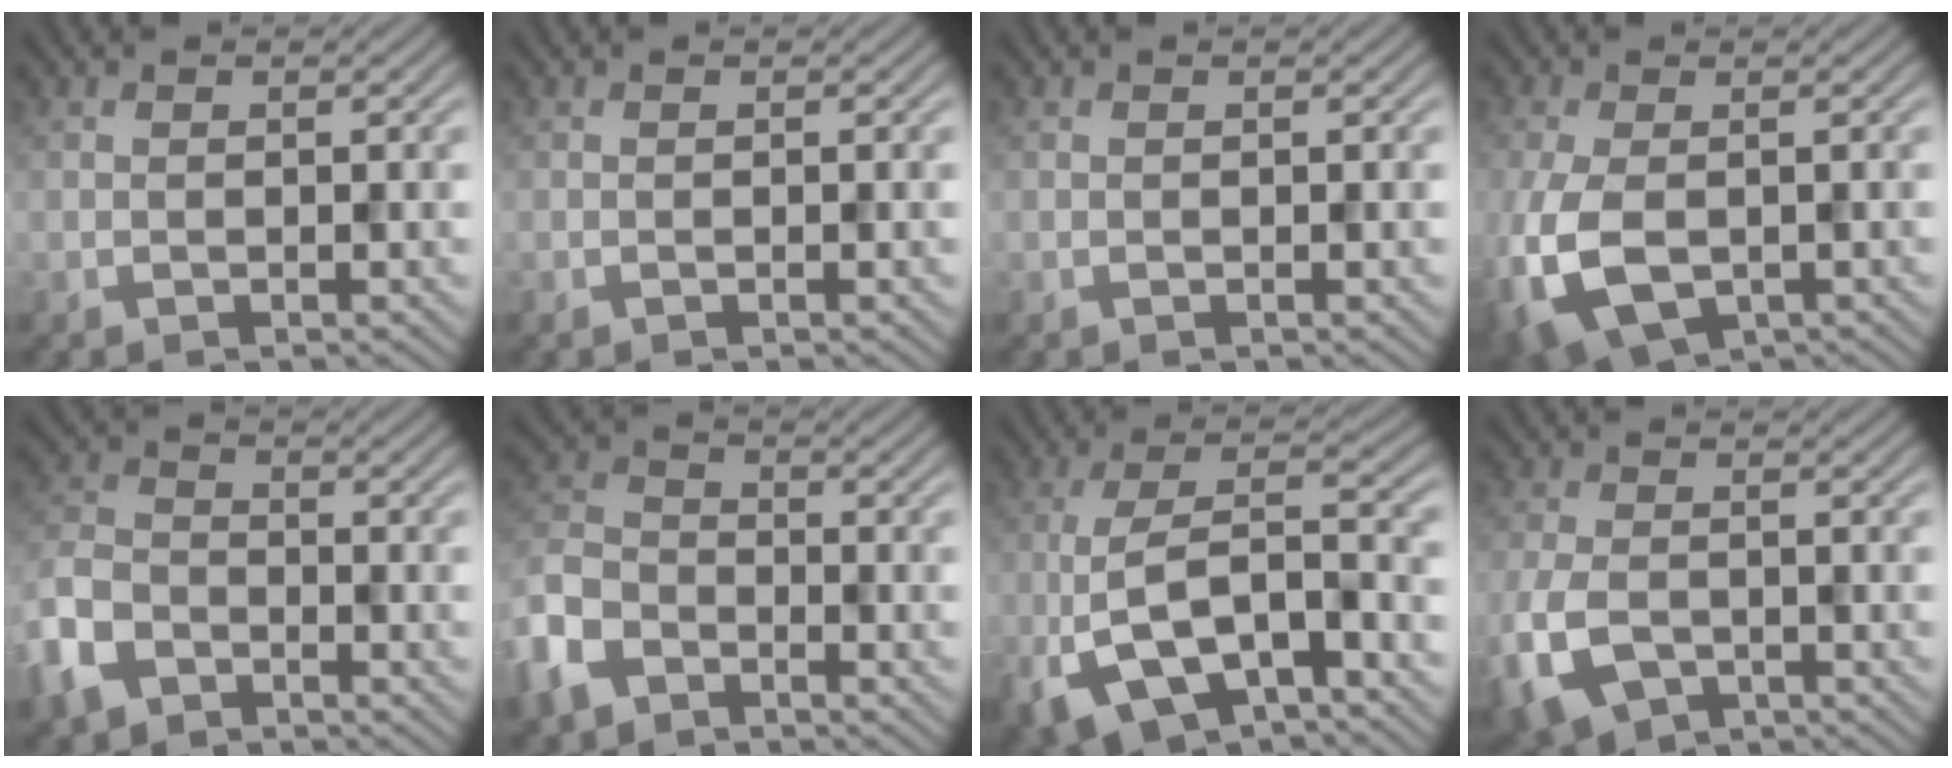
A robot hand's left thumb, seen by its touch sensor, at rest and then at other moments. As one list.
[{"total": 0.0}, {"total": 0.0}, {"total": 8.8, "force": [-2.7, 5.1, 6.6], "torque": [-0.181, -0.027, -0.046]}, {"total": 7.0, "force": [-4.6, 4.1, 3.3], "torque": [-0.091, -0.006, -0.109]}, {"total": 8.0, "force": [-5.4, 4.4, 3.9], "torque": [-0.101, -0.008, -0.129]}, {"total": 12.5, "force": [-5.3, 5.0, 10.1], "torque": [-0.204, -0.013, -0.100]}, {"total": 7.1, "force": [-3.6, 4.1, 4.6], "torque": [-0.119, -0.018, -0.070]}]